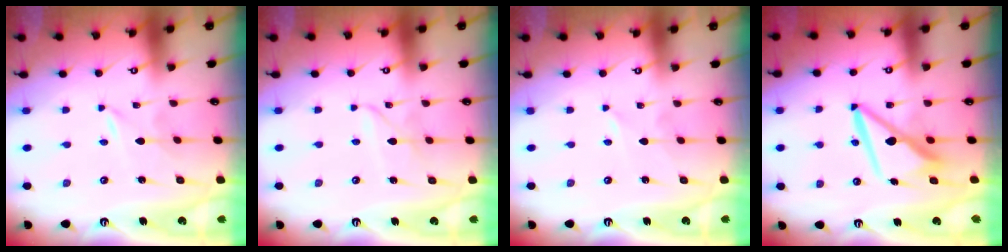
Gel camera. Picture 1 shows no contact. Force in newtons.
{"total": 2.8, "press": 2.8, "slide": 0.3}
{"total": 0.6, "press": 0.6, "slide": 0.1}
{"total": 9.3, "press": 9.3, "slide": 0.5}